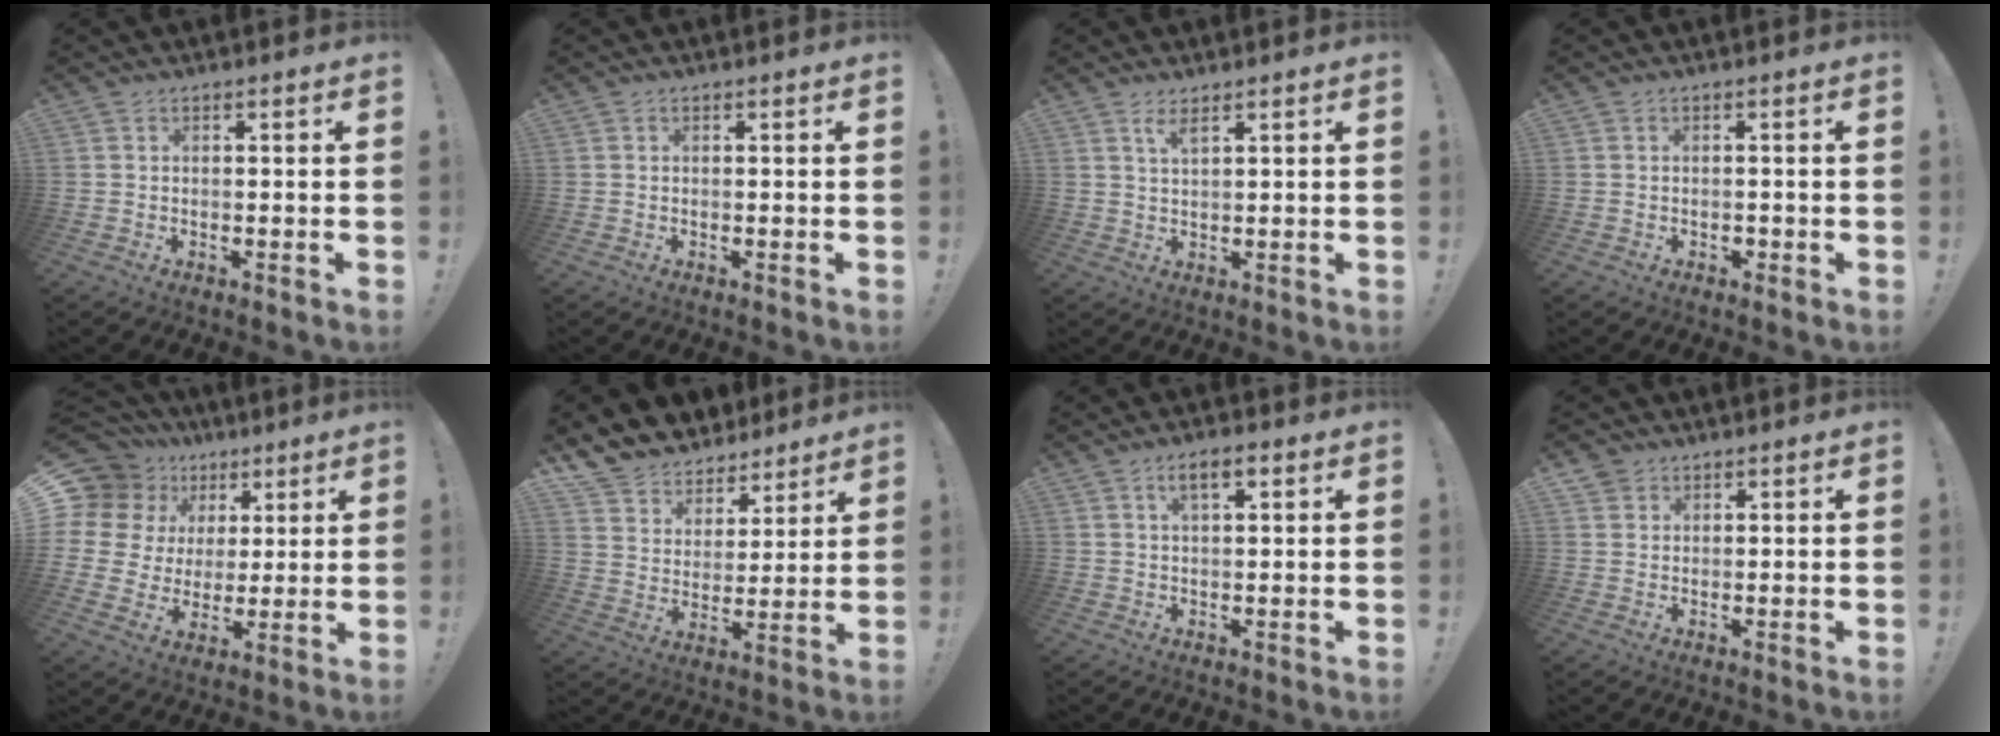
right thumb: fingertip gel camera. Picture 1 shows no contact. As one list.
[{"total": 0.0}, {"total": 2.8, "force": [1.8, 0.5, 2.1], "torque": [-0.046, -0.003, 0.031]}, {"total": 0.9, "force": [-0.6, 0.6, 0.2], "torque": [-0.006, 0.001, -0.009]}, {"total": 12.2, "force": [5.2, 10.4, 3.9], "torque": [-0.078, -0.034, 0.115]}, {"total": 8.9, "force": [6.8, 5.7, 0.7], "torque": [-0.015, -0.067, 0.132]}, {"total": 4.7, "force": [2.0, 1.8, 3.8], "torque": [-0.056, -0.003, 0.031]}, {"total": 2.7, "force": [1.8, 2.0, 0.2], "torque": [0.002, -0.009, 0.031]}]